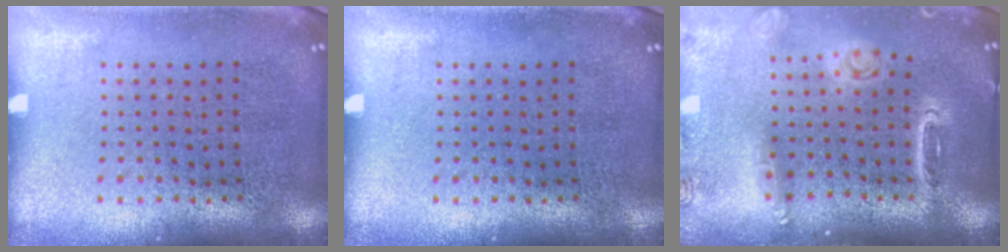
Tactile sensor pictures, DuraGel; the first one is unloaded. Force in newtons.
{"total": 0.0}
{"total": 1.5, "press": 1.5, "slide": 0.1}